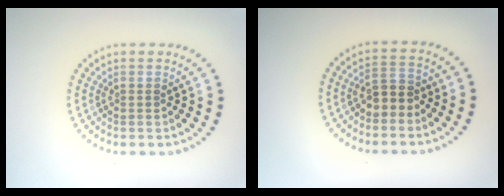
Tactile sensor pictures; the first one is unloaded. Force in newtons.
{"total": 2.4, "press": 2.2, "slide": 1.0}